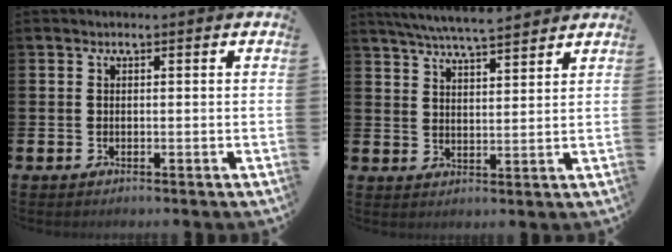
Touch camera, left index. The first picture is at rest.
{"total": 6.1, "force": [5.9, 0.3, 1.6], "torque": [-0.045, -0.029, 0.106]}